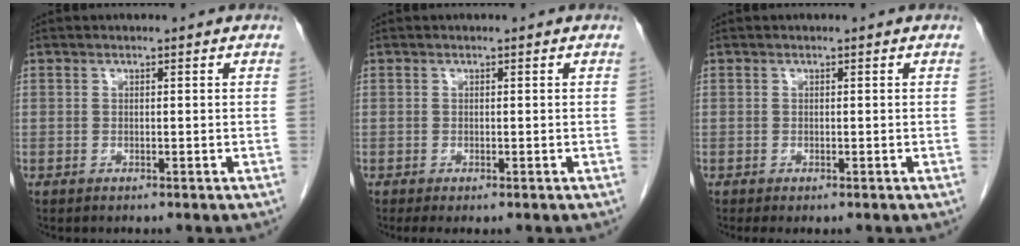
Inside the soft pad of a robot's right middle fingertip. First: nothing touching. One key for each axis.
{"total": 1.4, "fx": -0.9, "fy": 0.3, "fz": 1.0, "tx": -0.013, "ty": -0.006, "tz": -0.012}
{"total": 1.0, "fx": -0.7, "fy": 0.3, "fz": 0.6, "tx": -0.006, "ty": -0.003, "tz": -0.009}